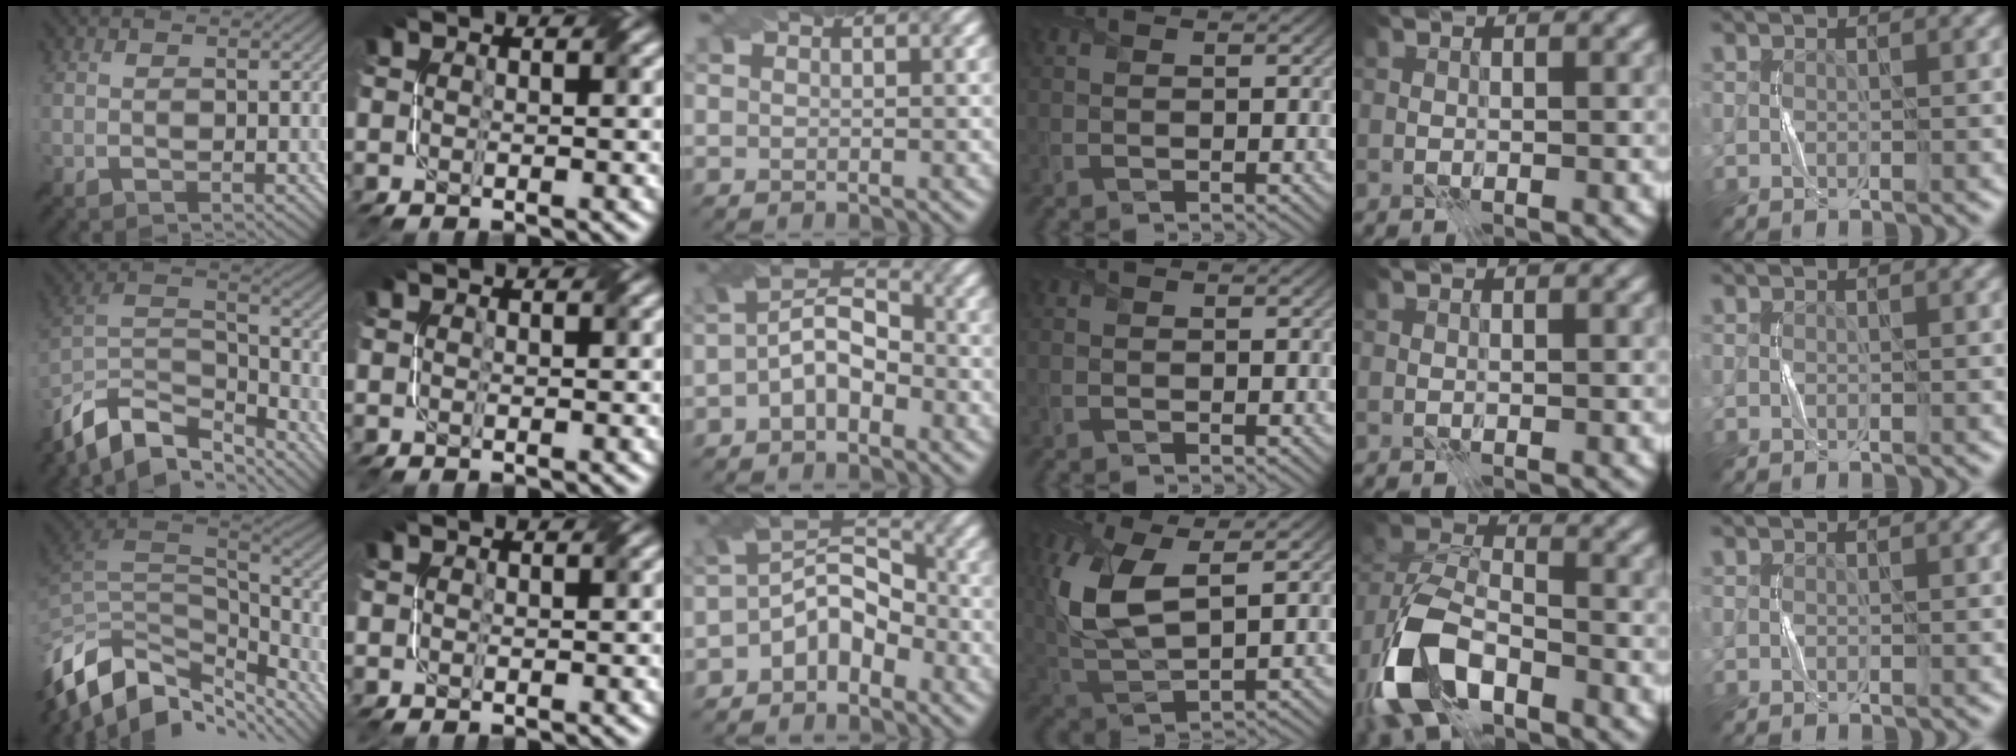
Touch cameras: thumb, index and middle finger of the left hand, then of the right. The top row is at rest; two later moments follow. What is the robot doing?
{"motion": "twist", "object": "screw"}